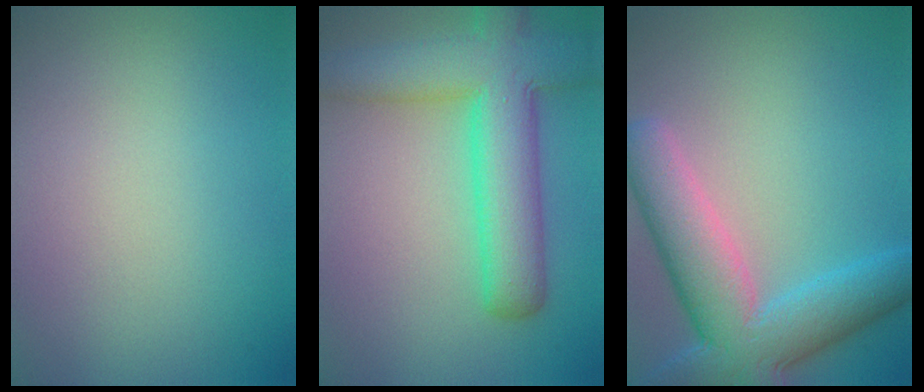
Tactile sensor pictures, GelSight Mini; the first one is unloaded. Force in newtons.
{"total": 8.9, "press": 8.9, "slide": 0.4}
{"total": 8.5, "press": 8.4, "slide": 0.6}